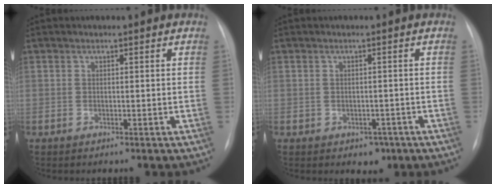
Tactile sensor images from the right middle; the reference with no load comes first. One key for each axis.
{"total": 2.7, "fx": -1.3, "fy": 2.1, "fz": 1.1, "tx": -0.008, "ty": 0.007, "tz": -0.008}